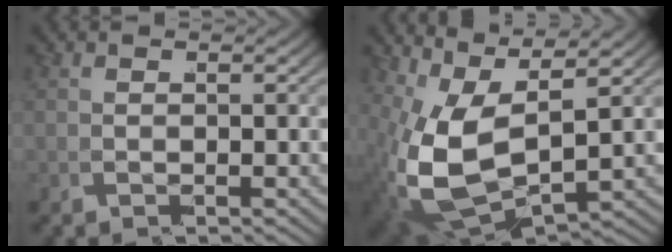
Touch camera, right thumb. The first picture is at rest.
{"total": 11.7, "force": [0.2, 7.5, 9.0], "torque": [-0.230, -0.063, 0.039]}